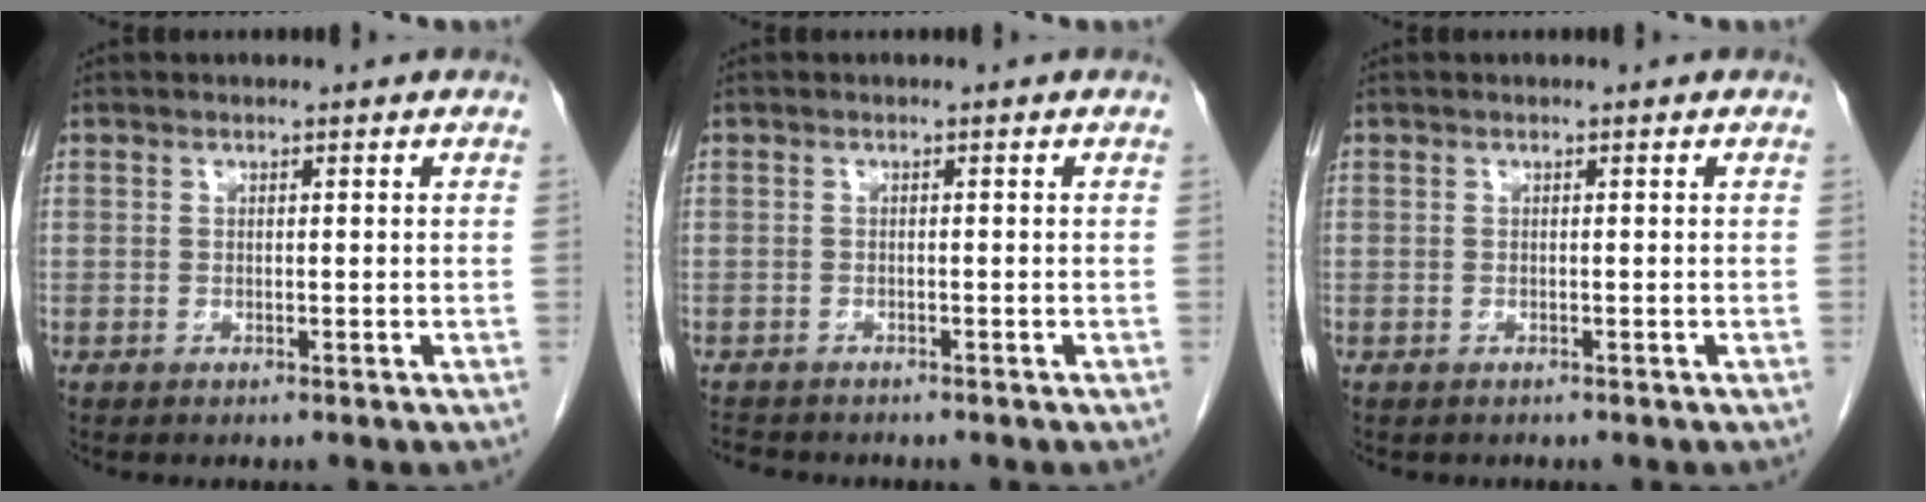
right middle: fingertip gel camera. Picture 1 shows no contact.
{"total": 3.2, "force": [-2.9, 1.1, 0.8], "torque": [-0.015, -0.006, -0.043]}
{"total": 0.7, "force": [-0.6, 0.3, 0.1], "torque": [-0.011, 0.001, -0.009]}